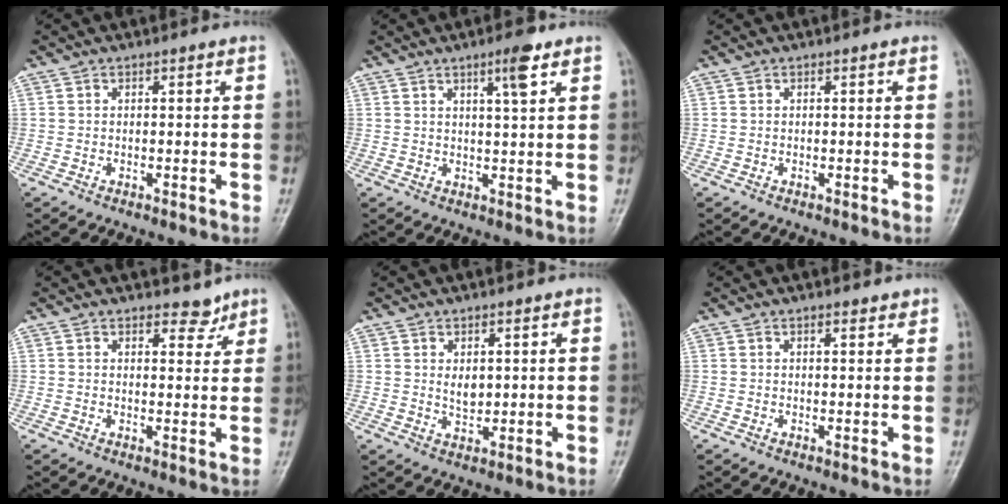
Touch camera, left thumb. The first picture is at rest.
{"total": 4.7, "force": [2.7, 0.6, 3.8], "torque": [-0.057, -0.014, 0.043]}
{"total": 0.0}
{"total": 3.4, "force": [2.8, 1.7, 1.0], "torque": [0.007, -0.019, 0.039]}
{"total": 3.2, "force": [0.9, 1.9, 2.3], "torque": [-0.029, -0.011, 0.019]}
{"total": 1.6, "force": [1.3, 0.6, 0.7], "torque": [-0.006, -0.008, 0.016]}